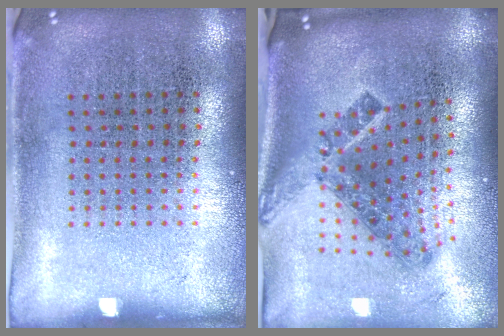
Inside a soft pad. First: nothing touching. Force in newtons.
{"total": 1.8, "press": 1.3, "slide": 1.3}